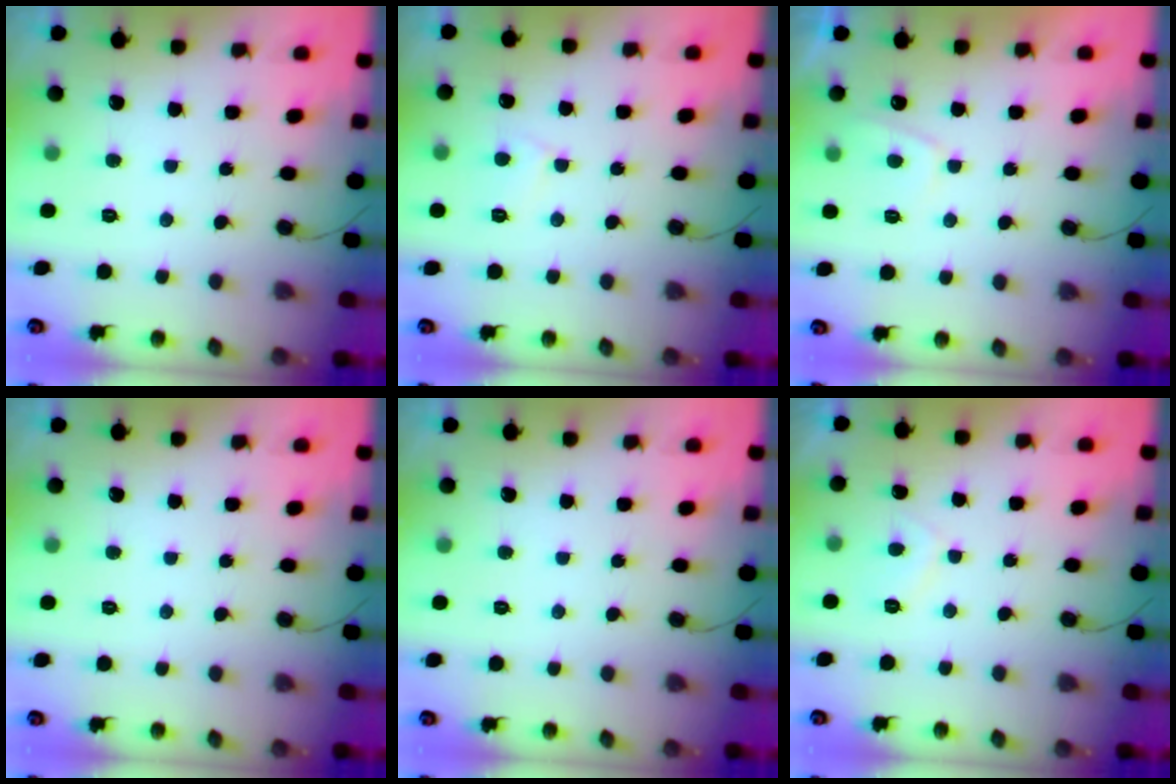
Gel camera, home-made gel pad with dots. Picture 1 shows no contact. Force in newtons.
{"total": 3.4, "press": 3.3, "slide": 0.5}
{"total": 1.9, "press": 1.8, "slide": 0.7}
{"total": 0.0}
{"total": 0.0}
{"total": 1.7, "press": 1.6, "slide": 0.7}